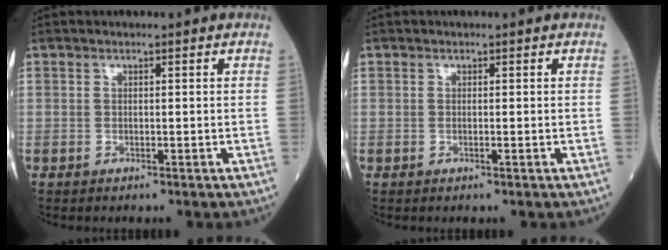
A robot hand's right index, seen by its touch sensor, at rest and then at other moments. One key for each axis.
{"total": 0.0}